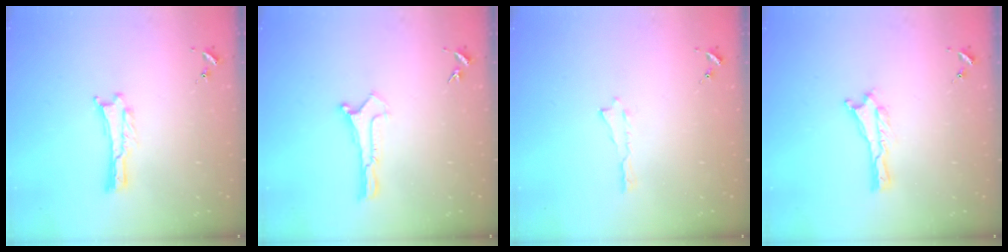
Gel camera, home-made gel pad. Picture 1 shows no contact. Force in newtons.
{"total": 0.0}
{"total": 0.0}
{"total": 0.0}